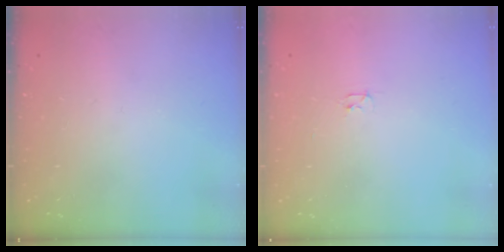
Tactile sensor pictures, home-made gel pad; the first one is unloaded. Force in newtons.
{"total": 2.4, "press": 2.3, "slide": 0.4}